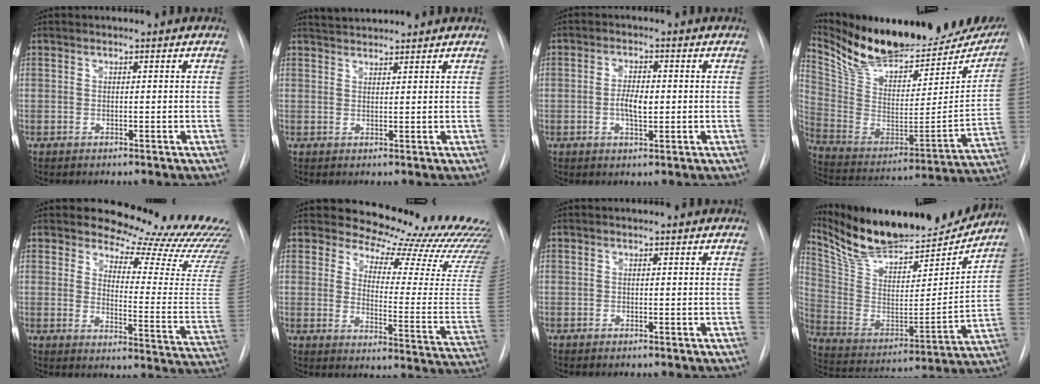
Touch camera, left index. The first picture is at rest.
{"total": 3.2, "force": [3.1, 0.1, 0.4], "torque": [-0.012, 0.028, 0.060]}
{"total": 3.8, "force": [-0.3, 1.5, 3.4], "torque": [-0.063, 0.000, -0.006]}
{"total": 29.8, "force": [25.5, 9.2, 12.3], "torque": [-0.222, -0.041, 0.373]}
{"total": 21.1, "force": [20.5, 2.2, 4.4], "torque": [-0.050, -0.158, 0.225]}
{"total": 23.7, "force": [22.8, 3.8, 5.4], "torque": [-0.065, -0.146, 0.252]}
{"total": 0.0}
{"total": 23.3, "force": [21.4, 4.4, 8.2], "torque": [-0.153, -0.028, 0.343]}